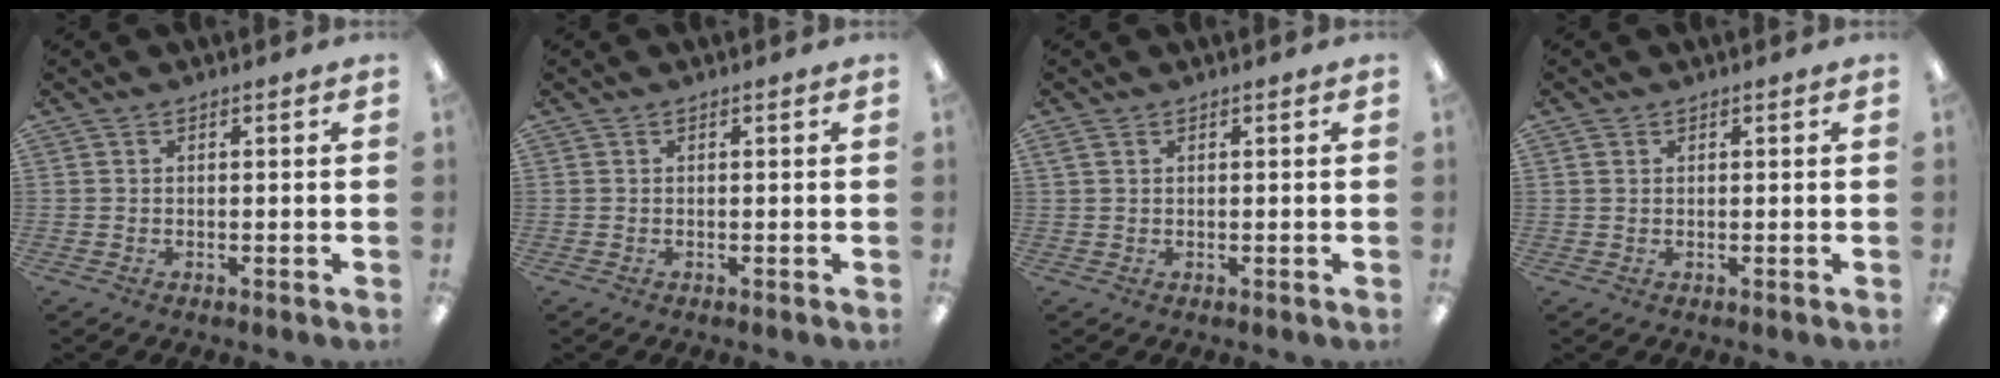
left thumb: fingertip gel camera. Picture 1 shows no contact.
{"total": 0.0}
{"total": 1.6, "force": [0.8, 1.0, 0.9], "torque": [-0.021, 0.003, 0.015]}
{"total": 1.1, "force": [0.5, 0.9, 0.4], "torque": [-0.010, 0.003, 0.010]}